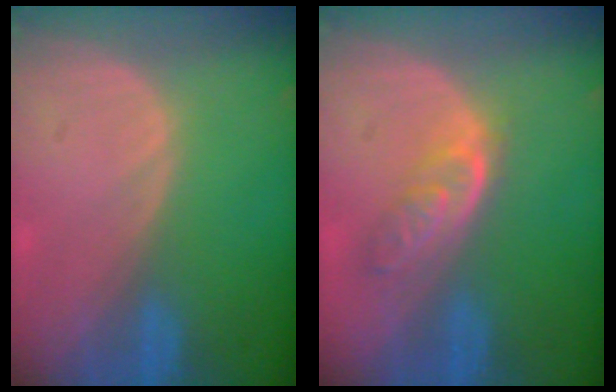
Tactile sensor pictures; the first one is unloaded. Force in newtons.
{"total": 4.7, "press": 4.4, "slide": 1.9}